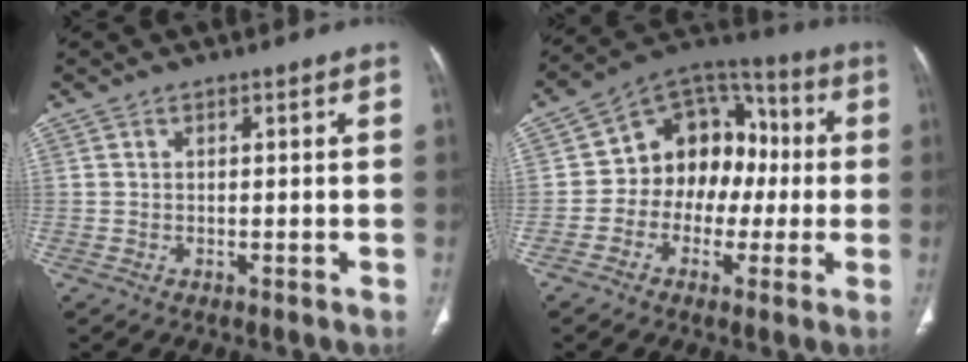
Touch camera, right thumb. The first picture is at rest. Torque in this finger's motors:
{"motor_torque": [-0.43, 0.83, 0.35, 0.38, 0.10]}